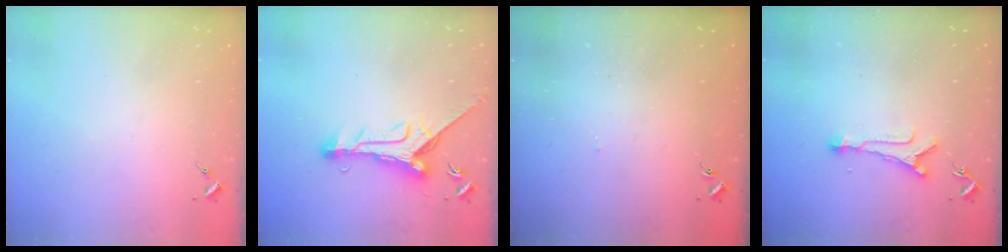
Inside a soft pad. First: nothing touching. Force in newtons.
{"total": 12.2, "press": 12.1, "slide": 1.2}
{"total": 2.7, "press": 2.7, "slide": 0.1}
{"total": 6.6, "press": 6.6, "slide": 0.5}